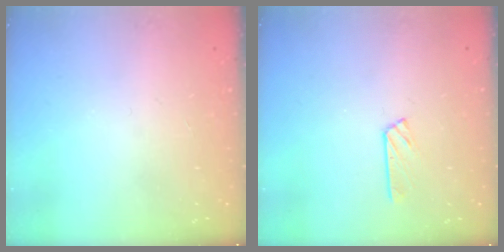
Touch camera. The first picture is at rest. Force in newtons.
{"total": 2.9, "press": 2.9, "slide": 0.3}